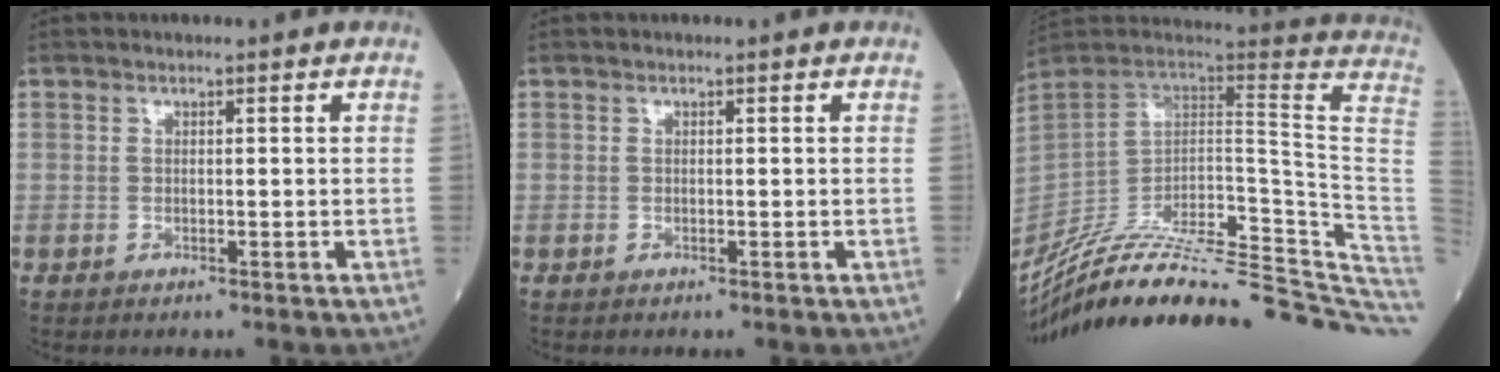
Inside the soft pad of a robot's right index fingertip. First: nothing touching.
{"total": 0.0}
{"total": 37.6, "force": [-32.7, 3.1, 18.5], "torque": [-0.173, -0.036, -0.451]}